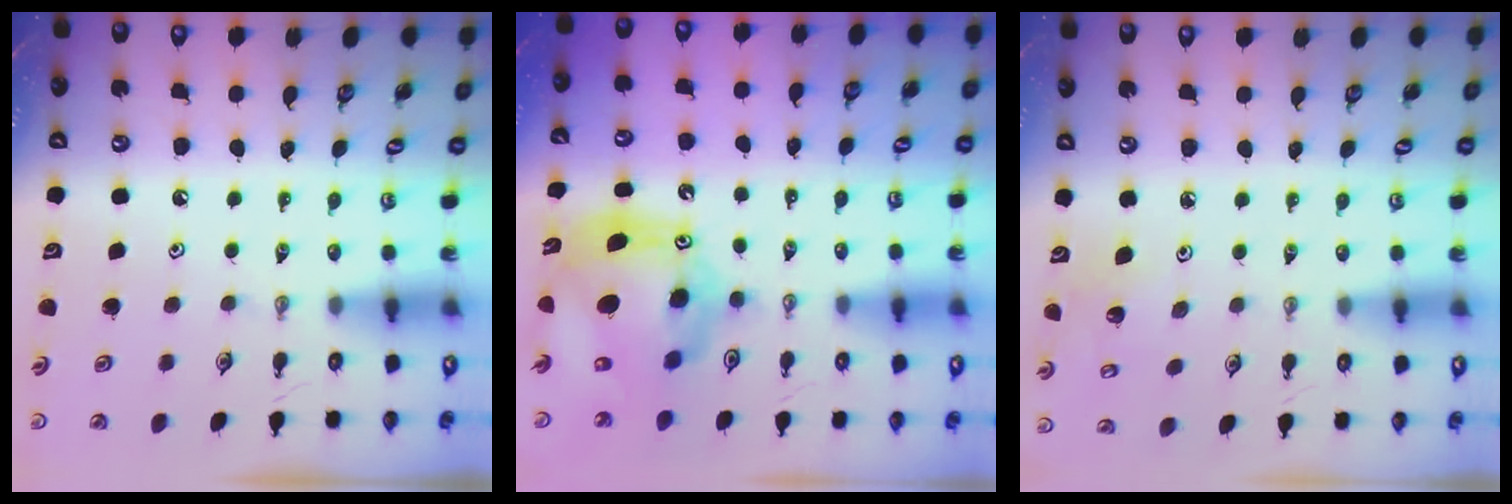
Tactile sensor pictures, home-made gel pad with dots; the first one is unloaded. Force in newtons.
{"total": 16.2, "press": 16.1, "slide": 1.5}
{"total": 4.7, "press": 4.3, "slide": 1.9}